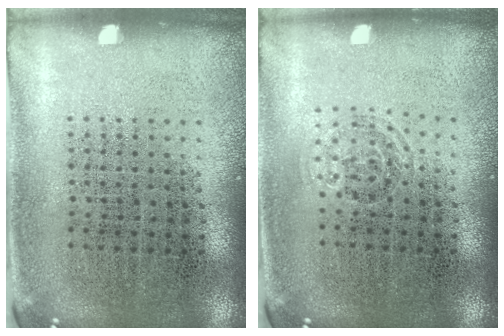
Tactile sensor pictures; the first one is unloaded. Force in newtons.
{"total": 0.7, "press": 0.5, "slide": 0.5}